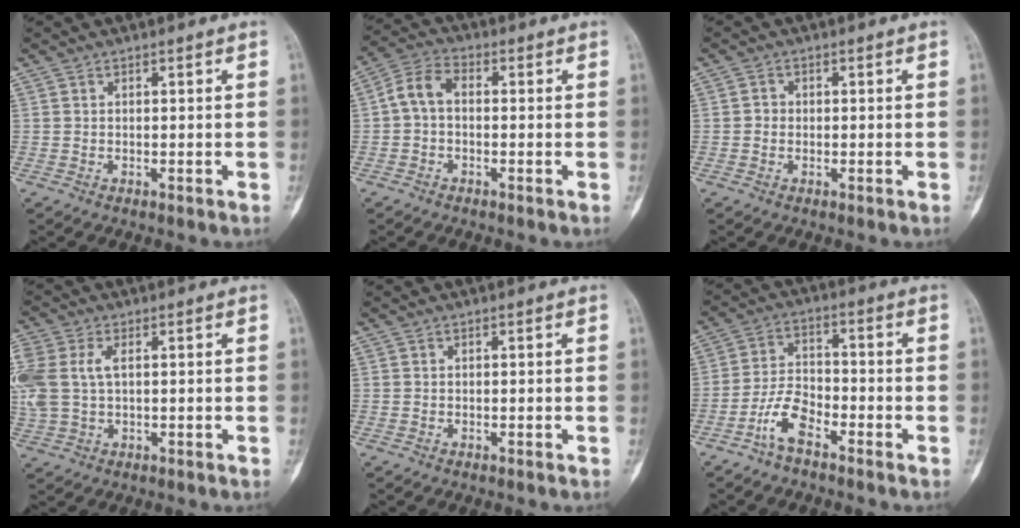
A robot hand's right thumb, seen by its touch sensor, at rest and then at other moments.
{"total": 5.6, "force": [-0.2, 3.6, 4.3], "torque": [-0.076, 0.021, -0.015]}
{"total": 1.3, "force": [-0.2, 1.2, 0.4], "torque": [0.001, 0.002, -0.006]}
{"total": 11.0, "force": [2.0, 6.8, 8.4], "torque": [-0.234, 0.014, 0.043]}
{"total": 0.0}
{"total": 6.8, "force": [-4.3, 3.0, 4.3], "torque": [-0.080, 0.030, -0.089]}